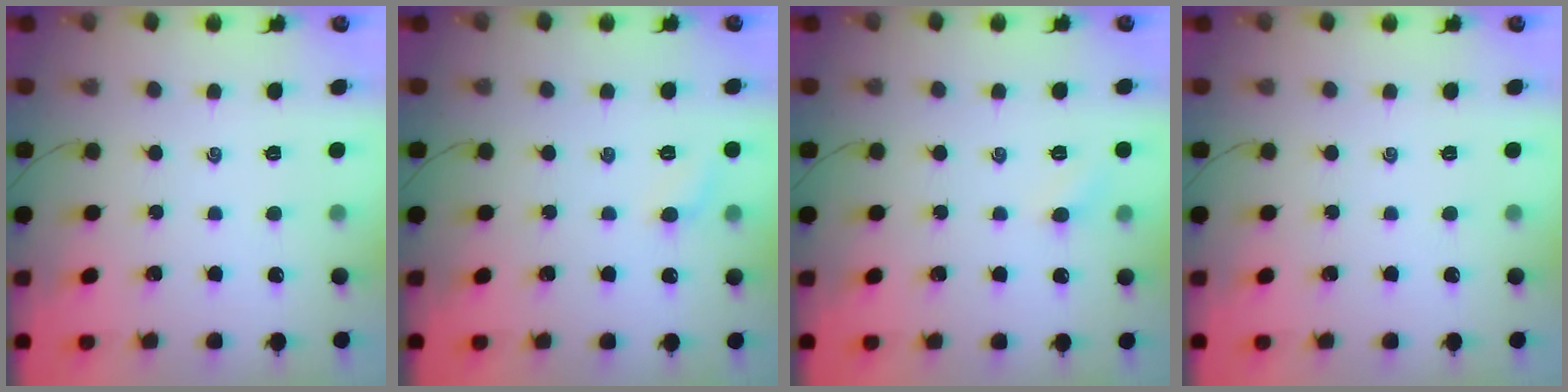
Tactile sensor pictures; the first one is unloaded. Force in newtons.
{"total": 5.0, "press": 4.7, "slide": 1.6}
{"total": 3.5, "press": 3.4, "slide": 0.8}
{"total": 0.0}